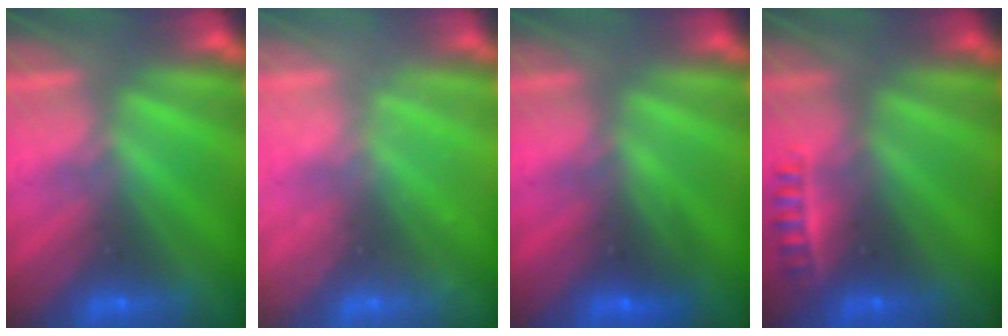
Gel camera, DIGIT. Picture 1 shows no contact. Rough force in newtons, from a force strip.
{"total": 2.3}
{"total": 2.6}
{"total": 2.3}